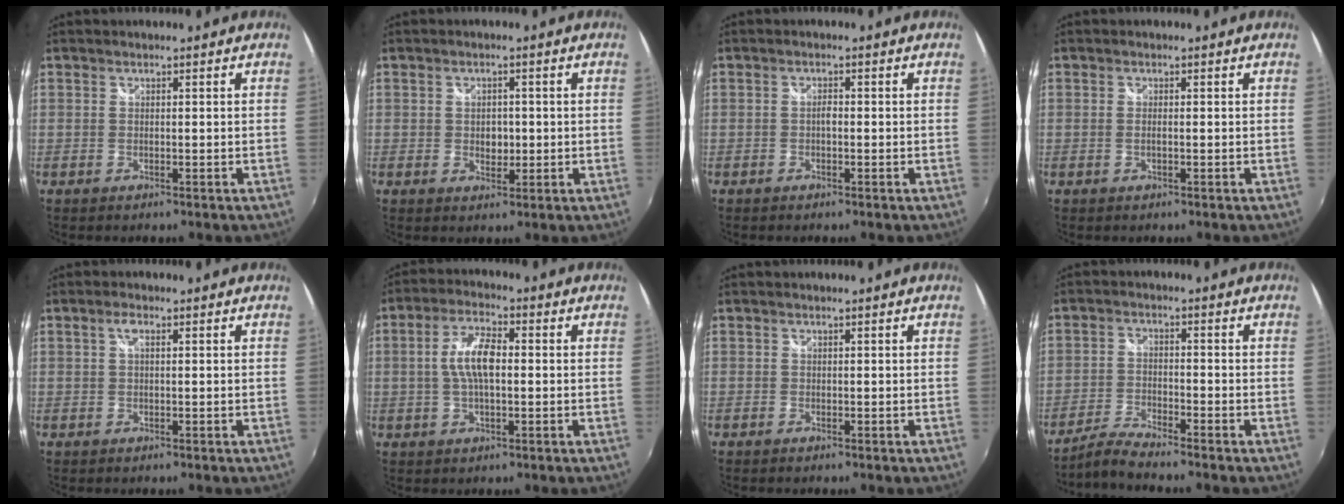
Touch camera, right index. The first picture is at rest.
{"total": 3.2, "force": [-0.2, 2.3, 2.1], "torque": [-0.031, 0.001, -0.004]}
{"total": 1.1, "force": [-0.3, 0.5, 0.9], "torque": [-0.017, 0.004, -0.007]}
{"total": 1.1, "force": [-0.2, 0.1, 1.1], "torque": [-0.021, 0.001, -0.004]}
{"total": 1.8, "force": [0.6, 0.6, 1.6], "torque": [-0.030, 0.005, 0.006]}
{"total": 7.5, "force": [0.2, 3.0, 6.9], "torque": [-0.135, 0.011, 0.003]}
{"total": 0.0}
{"total": 4.5, "force": [-4.3, -0.2, 1.4], "torque": [-0.042, -0.004, -0.091]}